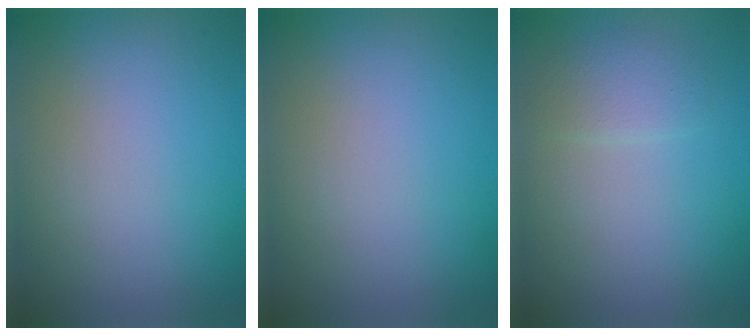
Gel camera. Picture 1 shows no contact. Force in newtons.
{"total": 0.0}
{"total": 1.5, "press": 1.5, "slide": 0.1}